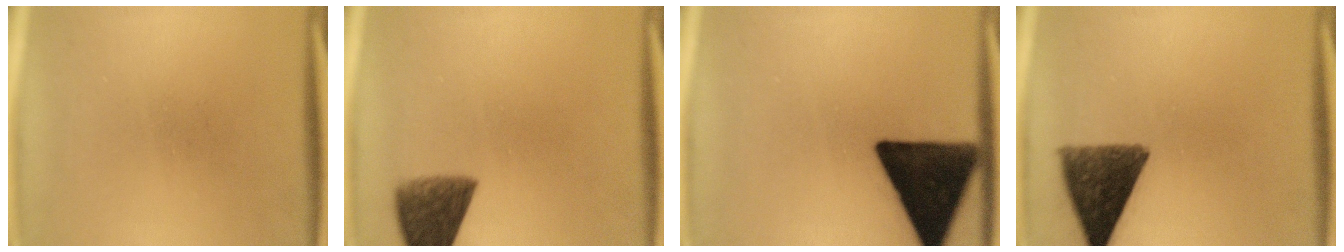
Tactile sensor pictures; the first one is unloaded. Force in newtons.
{"total": 7.9}
{"total": 17.8}
{"total": 10.7}